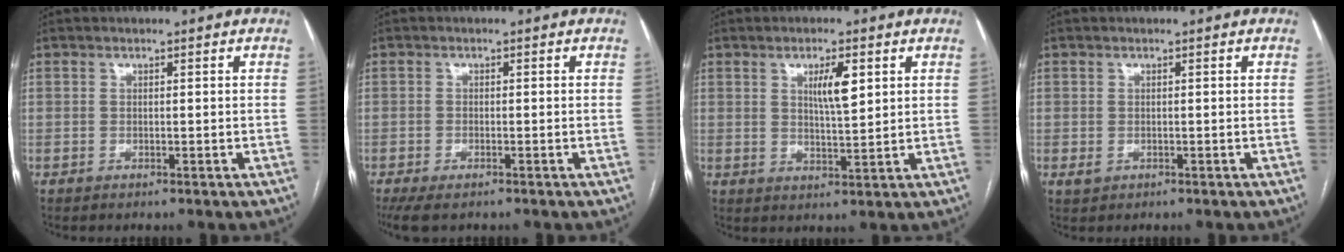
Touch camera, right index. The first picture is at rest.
{"total": 4.6, "force": [-3.3, 1.7, 2.8], "torque": [-0.053, -0.011, -0.052]}
{"total": 5.0, "force": [1.9, 0.9, 4.6], "torque": [-0.081, -0.002, 0.036]}
{"total": 1.2, "force": [-0.3, 1.0, 0.6], "torque": [-0.013, 0.000, 0.001]}